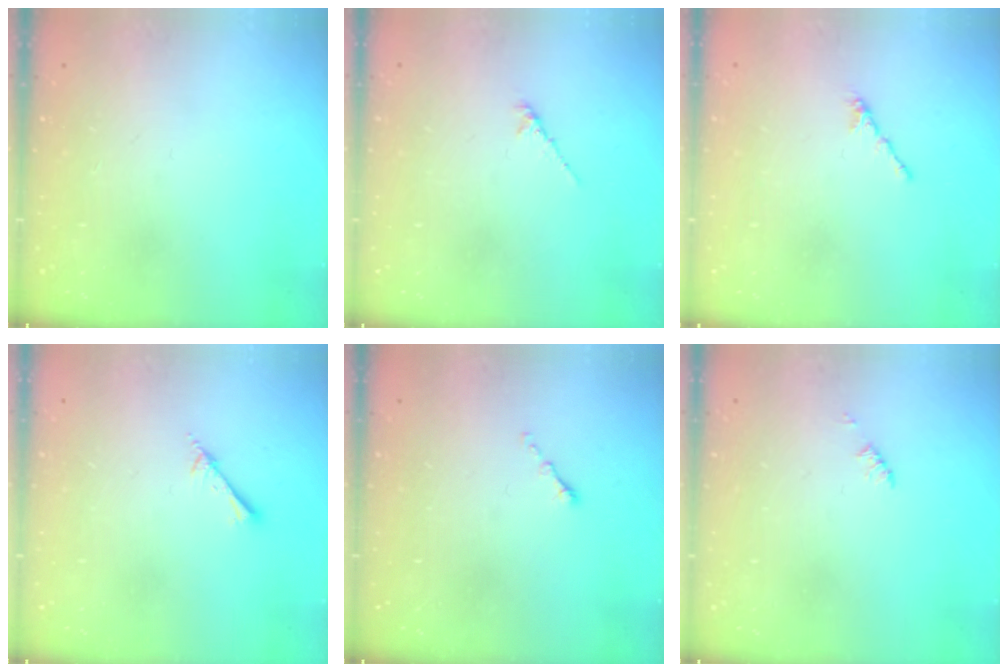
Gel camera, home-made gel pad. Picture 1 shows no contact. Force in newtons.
{"total": 1.6, "press": 1.5, "slide": 0.5}
{"total": 1.7, "press": 1.6, "slide": 0.5}
{"total": 2.6, "press": 2.6, "slide": 0.3}
{"total": 0.0}
{"total": 1.2, "press": 1.2, "slide": 0.2}